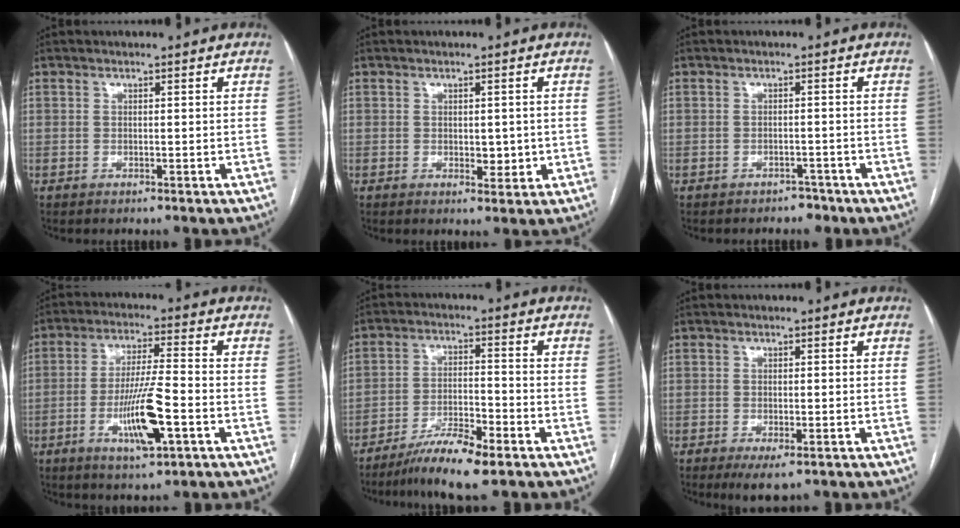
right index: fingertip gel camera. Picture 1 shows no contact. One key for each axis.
{"total": 3.0, "fx": -0.1, "fy": 1.7, "fz": 2.5, "tx": -0.030, "ty": -0.002, "tz": 0.005}
{"total": 2.3, "fx": -1.9, "fy": 1.4, "fz": 0.1, "tx": -0.003, "ty": 0.008, "tz": -0.024}
{"total": 10.3, "fx": -3.6, "fy": 1.1, "fz": 9.6, "tx": -0.181, "ty": -0.008, "tz": -0.064}
{"total": 8.5, "fx": -6.2, "fy": 0.7, "fz": 5.8, "tx": -0.108, "ty": -0.019, "tz": -0.111}
{"total": 4.0, "fx": -2.3, "fy": 1.2, "fz": 3.0, "tx": -0.046, "ty": -0.007, "tz": -0.030}